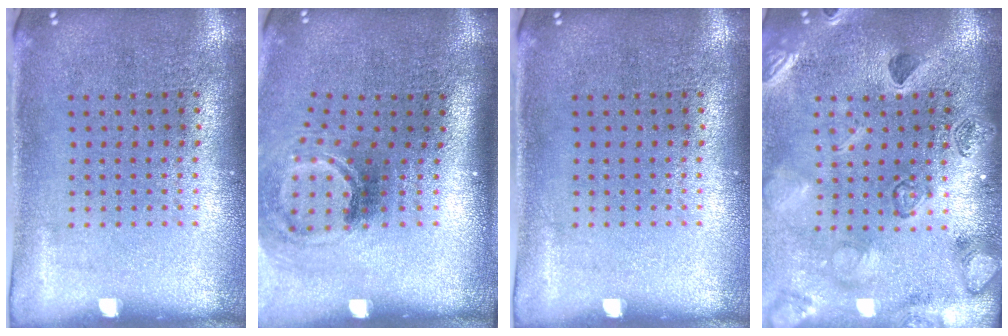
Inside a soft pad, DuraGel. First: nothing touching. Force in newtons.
{"total": 2.0, "press": 1.3, "slide": 1.6}
{"total": 0.0}
{"total": 2.3, "press": 2.3, "slide": 0.2}